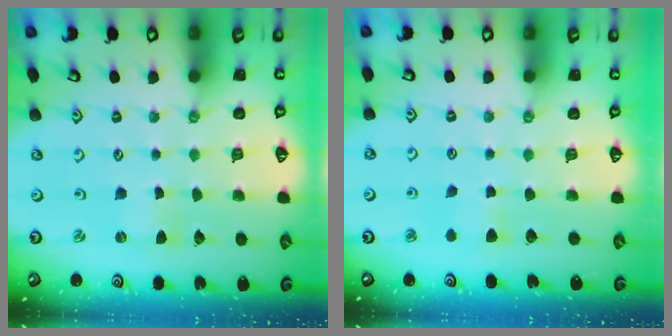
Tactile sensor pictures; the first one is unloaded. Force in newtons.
{"total": 3.9, "press": 3.9, "slide": 0.6}